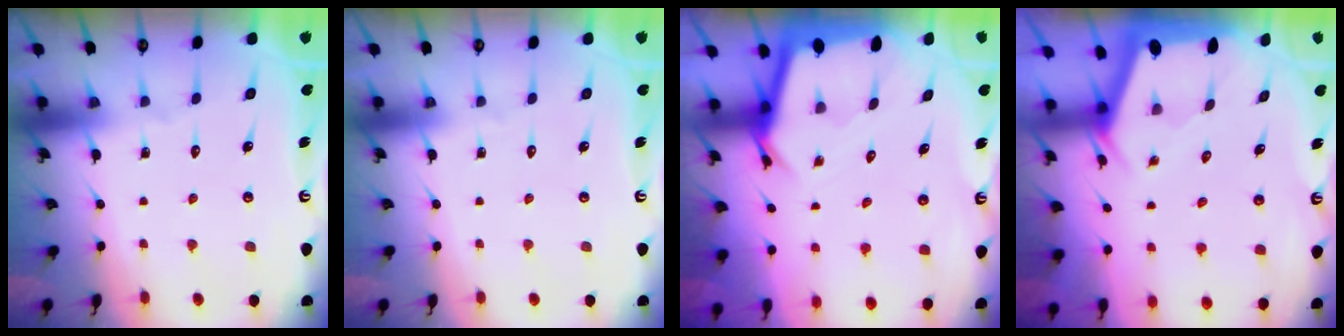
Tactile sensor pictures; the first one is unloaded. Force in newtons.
{"total": 0.0}
{"total": 4.0, "press": 4.0, "slide": 0.4}
{"total": 2.0, "press": 2.0, "slide": 0.2}